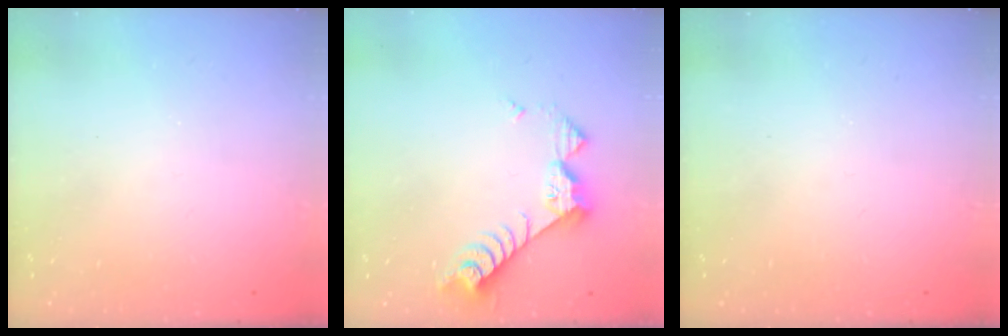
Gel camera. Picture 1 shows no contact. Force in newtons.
{"total": 8.6, "press": 8.5, "slide": 0.8}
{"total": 0.0}